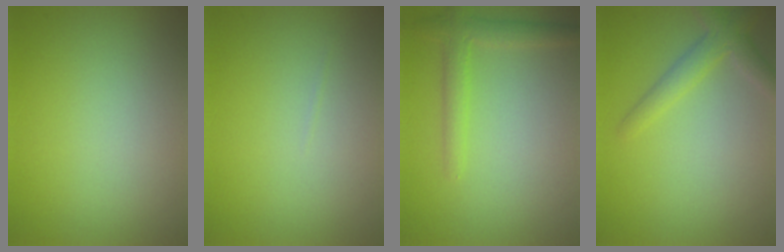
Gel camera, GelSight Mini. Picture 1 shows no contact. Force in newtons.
{"total": 0.0}
{"total": 2.3, "press": 2.3, "slide": 0.2}
{"total": 2.5, "press": 2.5, "slide": 0.1}